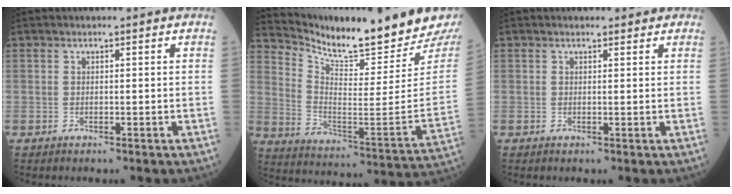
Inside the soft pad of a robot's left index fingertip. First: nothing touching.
{"total": 20.3, "force": [19.0, 0.8, 7.0], "torque": [-0.141, -0.112, 0.274]}
{"total": 1.5, "force": [1.2, 0.8, 0.5], "torque": [-0.006, 0.000, 0.007]}